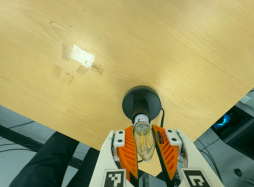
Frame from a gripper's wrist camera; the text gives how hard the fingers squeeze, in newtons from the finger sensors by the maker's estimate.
{"total": 14.4, "left": 14.3, "right": 14.5}